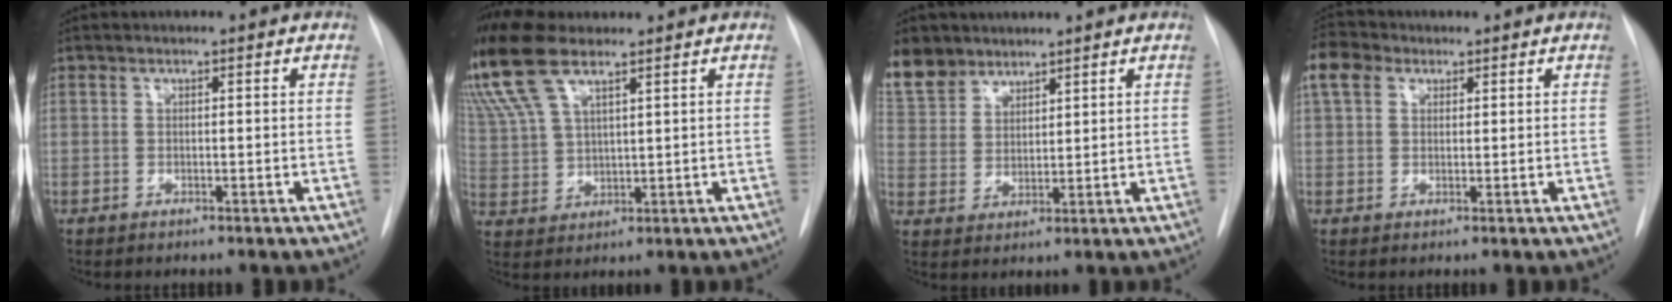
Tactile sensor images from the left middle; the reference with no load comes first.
{"total": 13.4, "force": [9.9, 4.2, 8.0], "torque": [-0.202, 0.018, 0.198]}
{"total": 9.2, "force": [7.4, 5.2, 1.6], "torque": [-0.040, 0.010, 0.158]}
{"total": 5.1, "force": [2.5, 3.6, 2.5], "torque": [-0.062, 0.026, 0.049]}